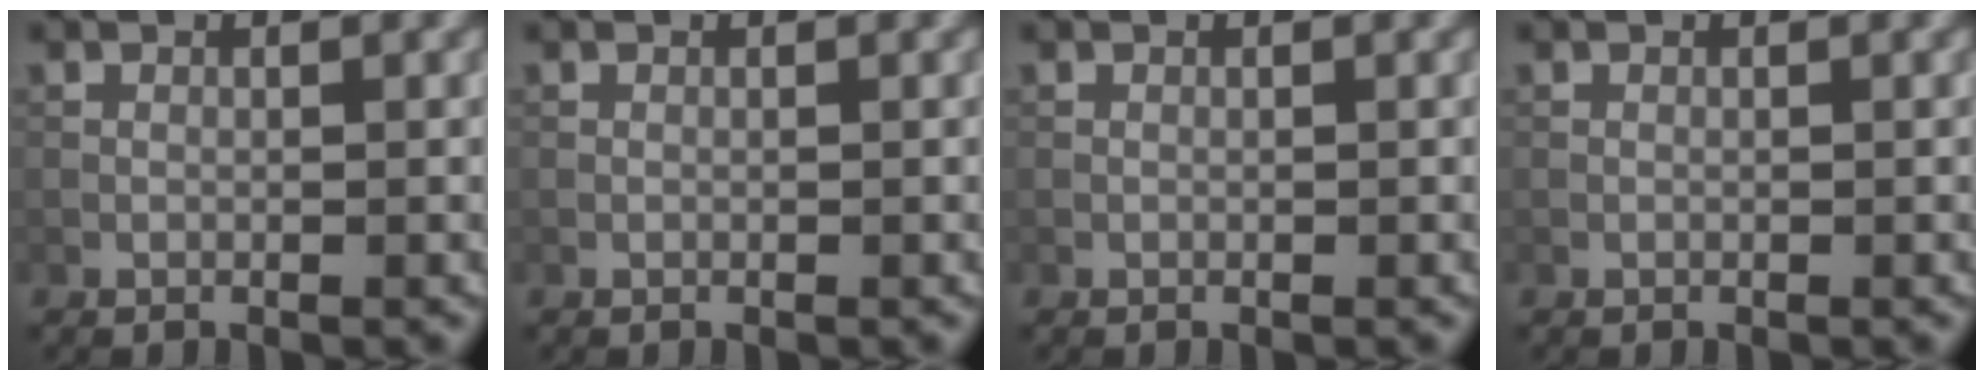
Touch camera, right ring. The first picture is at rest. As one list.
[{"total": 0.0}, {"total": 0.0}, {"total": 0.0}]